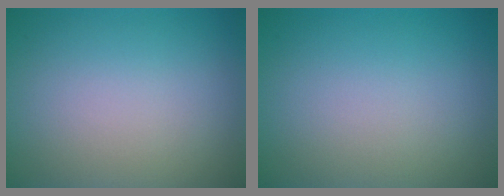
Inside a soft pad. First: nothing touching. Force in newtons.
{"total": 0.0}